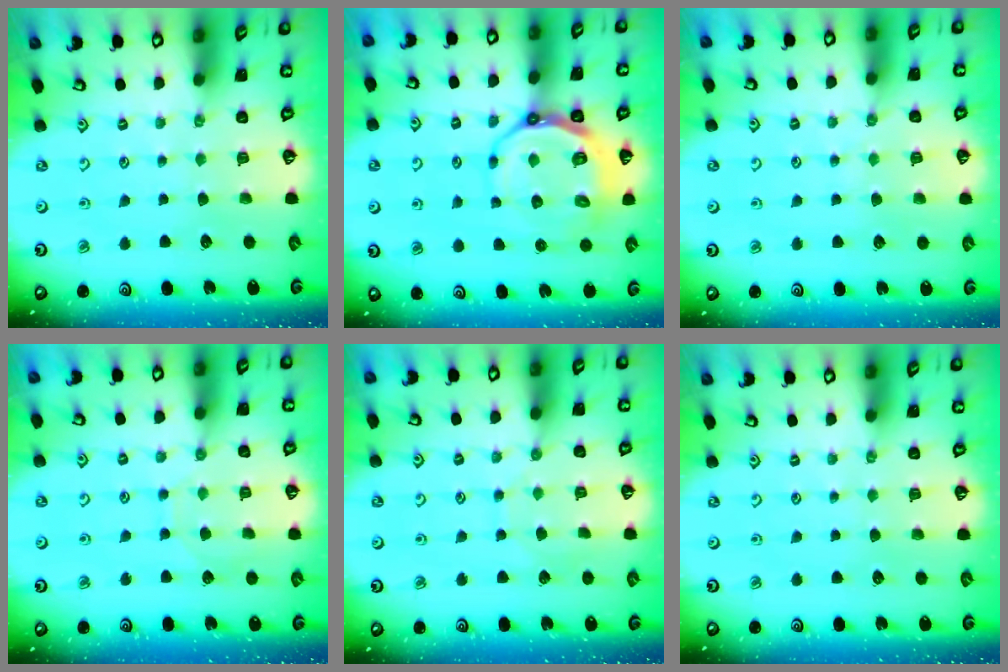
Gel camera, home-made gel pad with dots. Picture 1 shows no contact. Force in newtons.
{"total": 12.7, "press": 12.3, "slide": 3.3}
{"total": 4.7, "press": 4.7, "slide": 0.5}
{"total": 5.6, "press": 5.5, "slide": 0.5}
{"total": 3.8, "press": 3.8, "slide": 0.3}
{"total": 0.0}